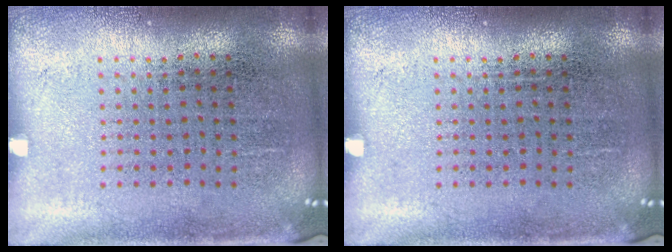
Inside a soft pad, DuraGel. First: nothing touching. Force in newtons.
{"total": 0.0}